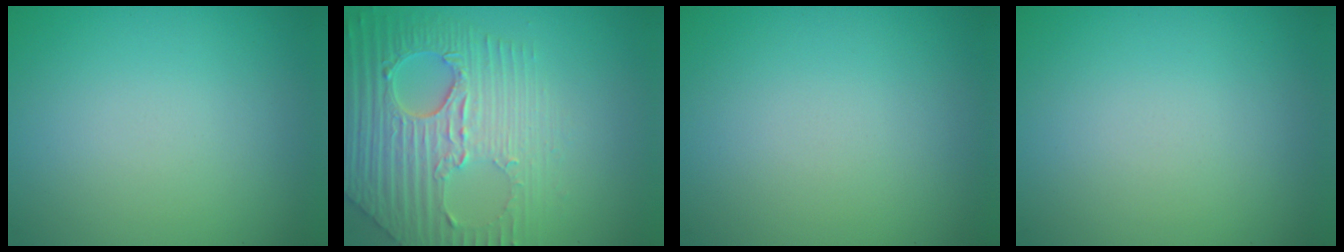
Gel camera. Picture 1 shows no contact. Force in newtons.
{"total": 6.2, "press": 5.2, "slide": 3.3}
{"total": 0.0}
{"total": 0.0}